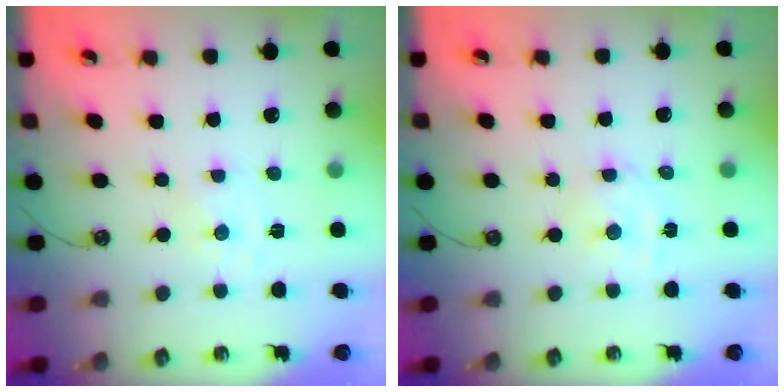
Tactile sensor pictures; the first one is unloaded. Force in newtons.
{"total": 3.0, "press": 3.0, "slide": 0.3}